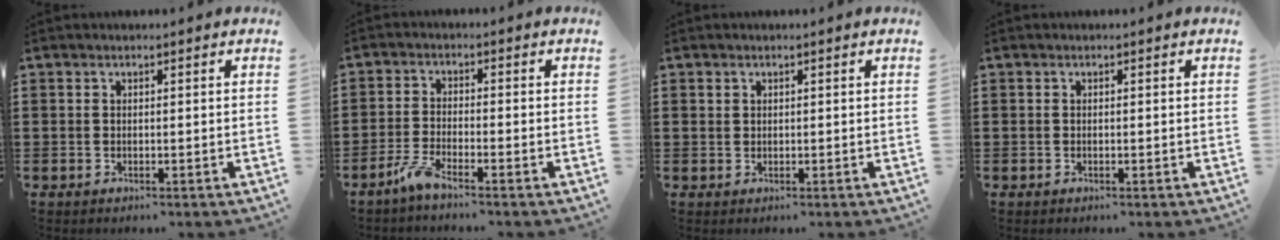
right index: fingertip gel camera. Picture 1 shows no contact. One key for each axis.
{"total": 3.3, "fx": -2.6, "fy": 0.1, "fz": 2.0, "tx": -0.056, "ty": -0.007, "tz": -0.053}
{"total": 0.8, "fx": 0.6, "fy": 0.6, "fz": 0.1, "tx": -0.003, "ty": 0.002, "tz": 0.012}
{"total": 0.0}